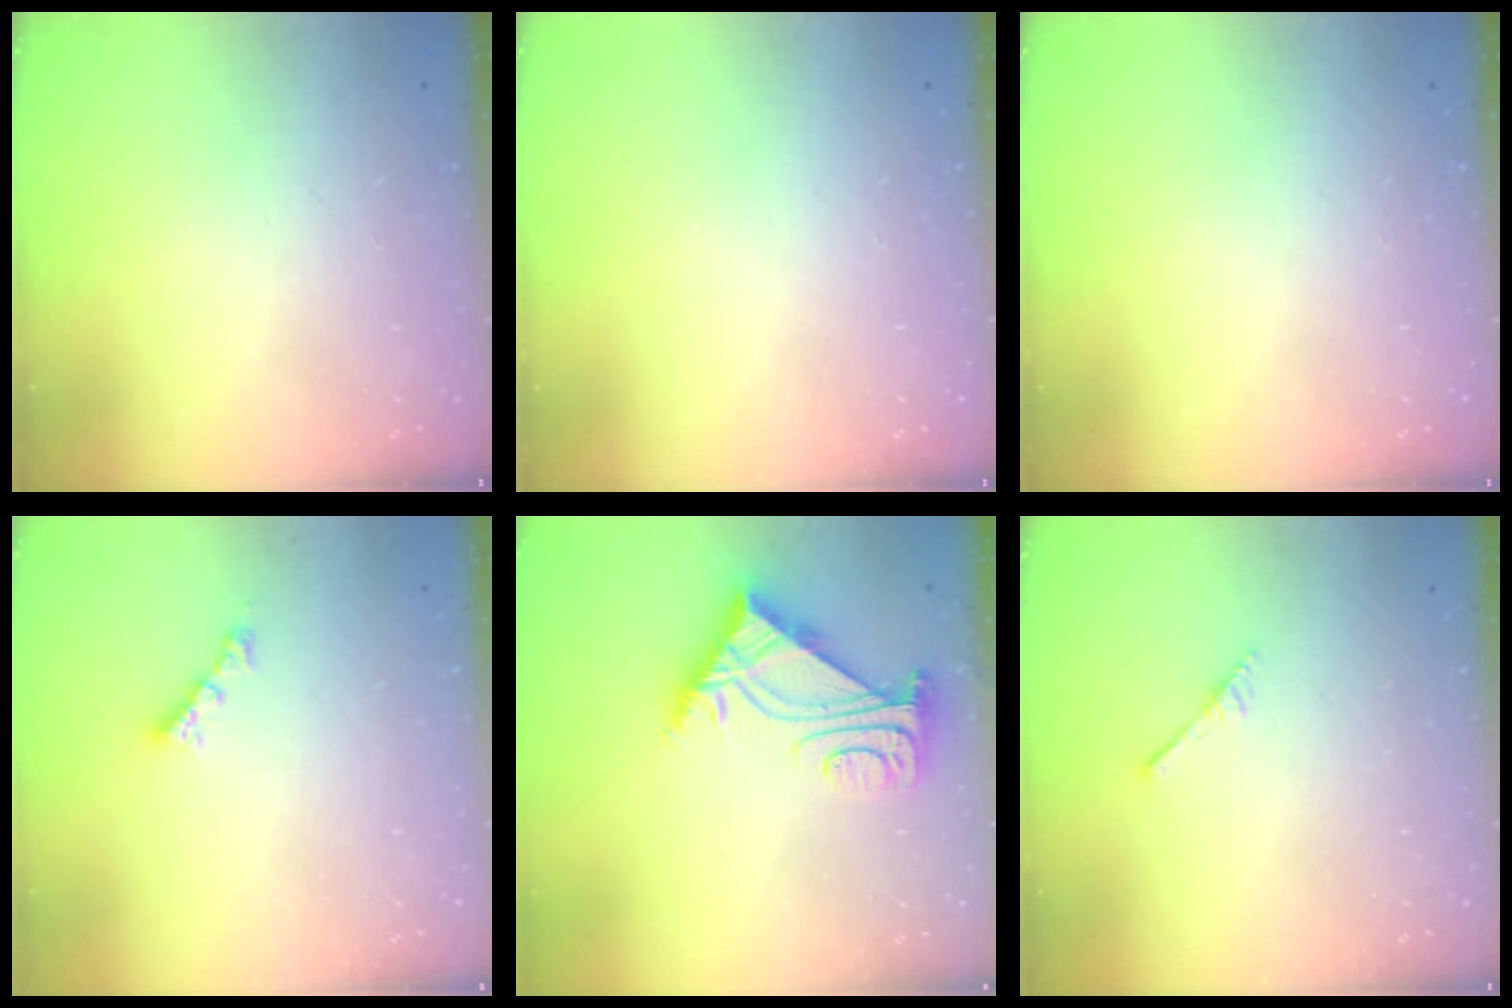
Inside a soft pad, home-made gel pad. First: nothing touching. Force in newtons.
{"total": 0.0}
{"total": 0.0}
{"total": 2.4, "press": 2.4, "slide": 0.3}
{"total": 7.3, "press": 7.2, "slide": 1.2}
{"total": 2.9, "press": 2.9, "slide": 0.2}